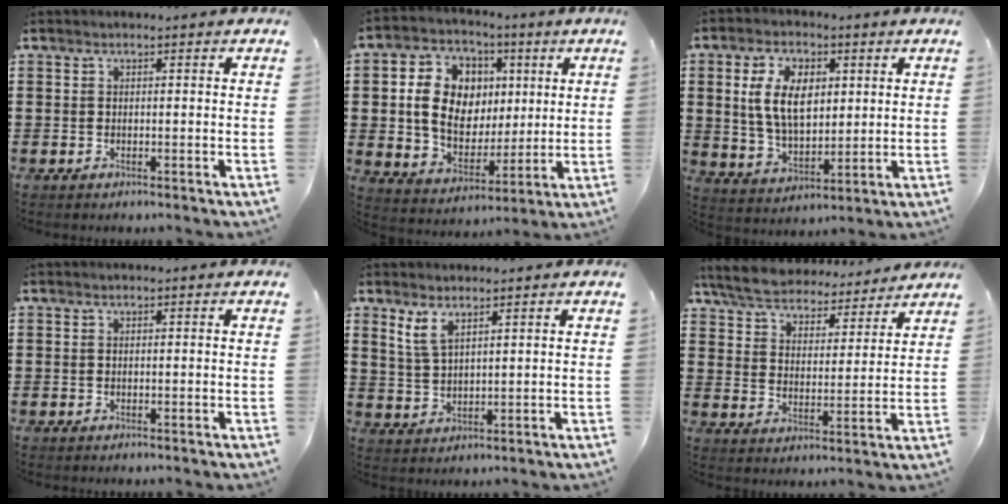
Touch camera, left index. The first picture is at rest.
{"total": 10.9, "force": [1.9, 8.8, 6.1], "torque": [-0.151, 0.016, 0.033]}
{"total": 9.1, "force": [2.5, 5.4, 6.9], "torque": [-0.151, 0.008, 0.041]}
{"total": 0.0}
{"total": 3.9, "force": [2.7, 1.5, 2.4], "torque": [-0.055, 0.002, 0.049]}
{"total": 6.3, "force": [6.1, 1.0, 1.3], "torque": [-0.056, -0.039, 0.106]}